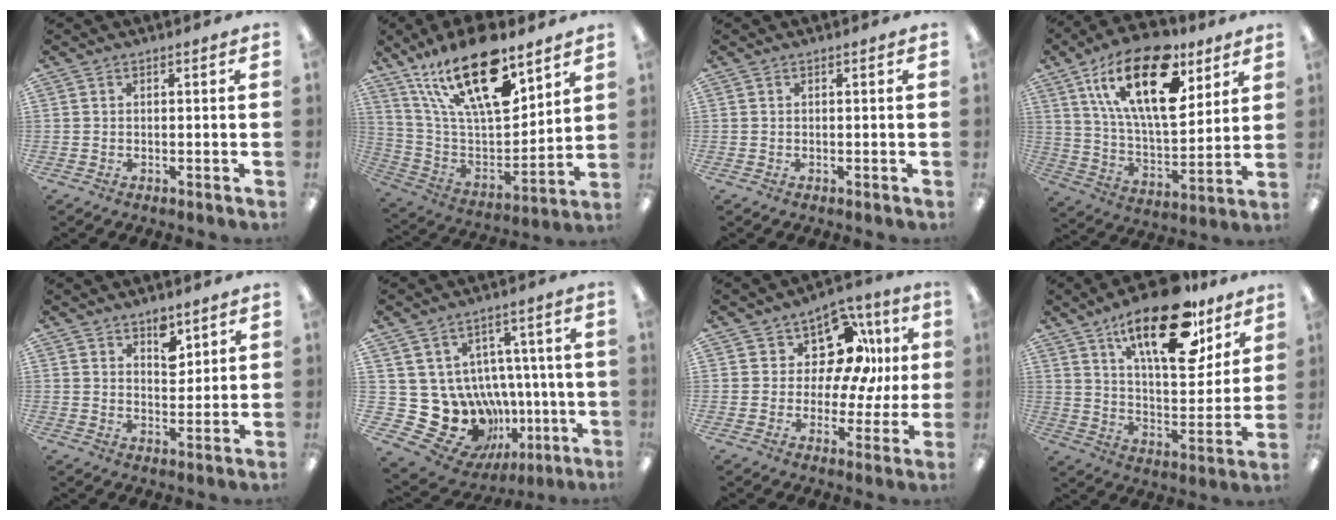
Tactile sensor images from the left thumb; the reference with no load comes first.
{"total": 24.7, "force": [15.5, 9.6, 16.6], "torque": [-0.307, -0.083, 0.265]}
{"total": 0.0}
{"total": 24.0, "force": [12.8, 10.7, 17.2], "torque": [-0.301, -0.053, 0.212]}
{"total": 5.5, "force": [4.1, 3.0, 2.2], "torque": [-0.006, -0.025, 0.067]}
{"total": 18.2, "force": [-2.8, 16.3, 7.5], "torque": [-0.159, -0.012, 0.007]}
{"total": 13.8, "force": [5.3, 9.2, 8.8], "torque": [-0.140, -0.016, 0.103]}
{"total": 22.7, "force": [14.8, 9.1, 14.6], "torque": [-0.222, -0.075, 0.245]}